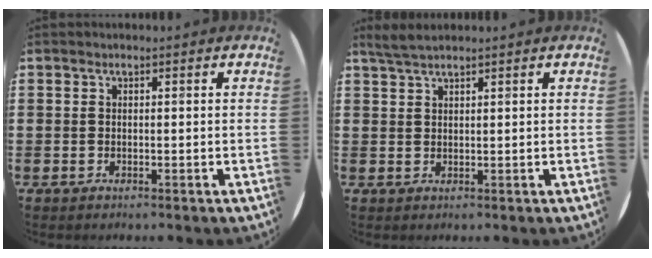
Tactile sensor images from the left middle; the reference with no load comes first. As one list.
[{"total": 2.2, "force": [2.0, 0.1, 1.0], "torque": [-0.023, 0.003, 0.037]}]